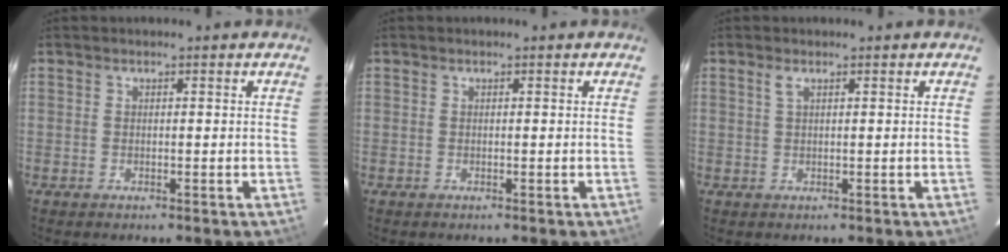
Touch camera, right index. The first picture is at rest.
{"total": 0.0}
{"total": 1.0, "force": [0.6, 0.2, 0.8], "torque": [-0.019, 0.004, 0.011]}